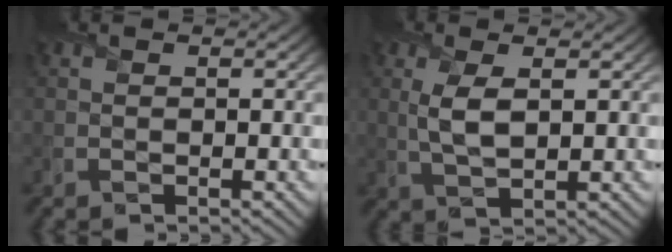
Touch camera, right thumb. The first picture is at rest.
{"total": 4.1, "force": [0.9, 1.6, 3.6], "torque": [-0.087, -0.002, 0.022]}